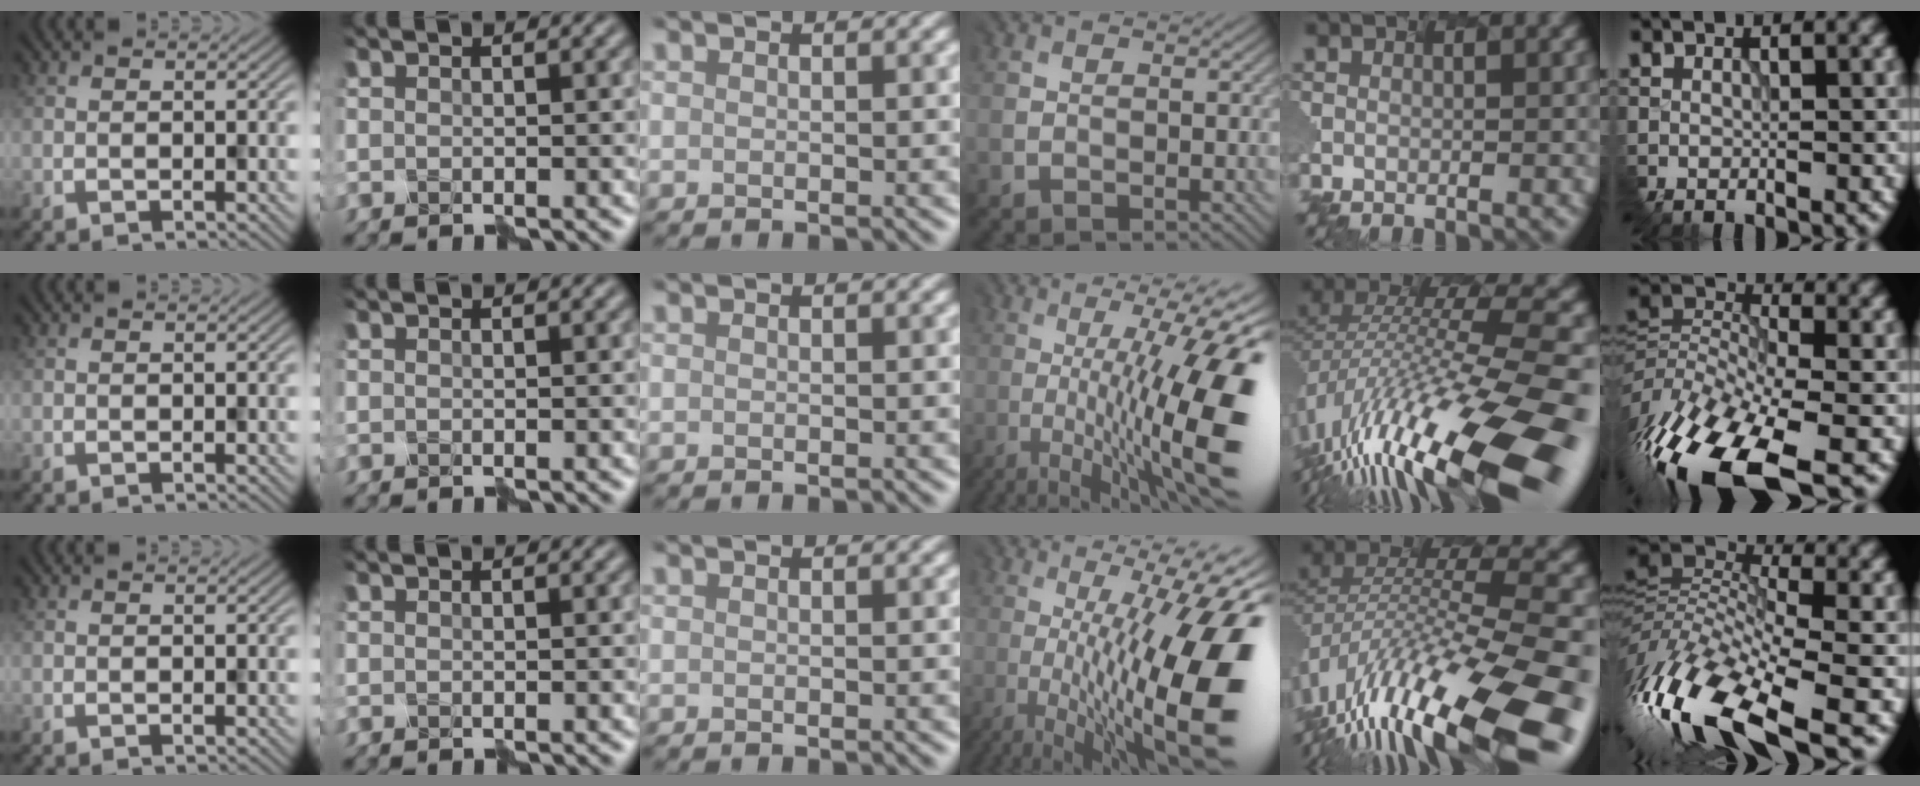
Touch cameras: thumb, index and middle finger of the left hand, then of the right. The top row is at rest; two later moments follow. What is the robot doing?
{"motion": "shake", "object": "plastic piggy bank"}